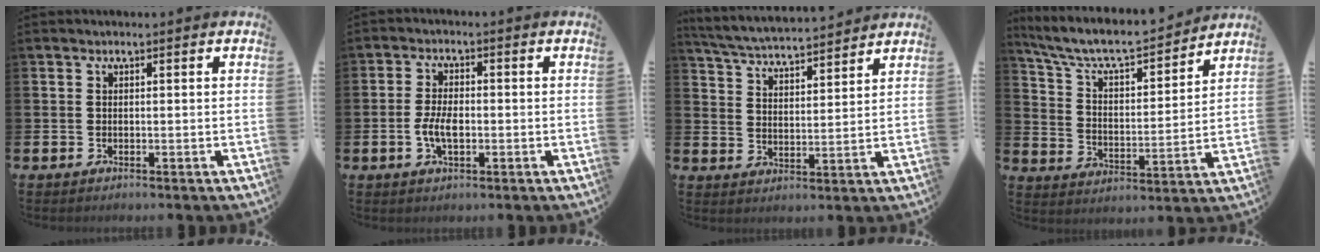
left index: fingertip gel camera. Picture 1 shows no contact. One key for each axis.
{"total": 4.0, "fx": -0.7, "fy": 1.9, "fz": 3.5, "tx": -0.065, "ty": 0.000, "tz": -0.015}
{"total": 5.1, "fx": 5.0, "fy": 0.2, "fz": 0.8, "tx": -0.038, "ty": -0.038, "tz": 0.086}
{"total": 7.6, "fx": 6.9, "fy": 1.7, "fz": 2.8, "tx": -0.088, "ty": -0.050, "tz": 0.115}